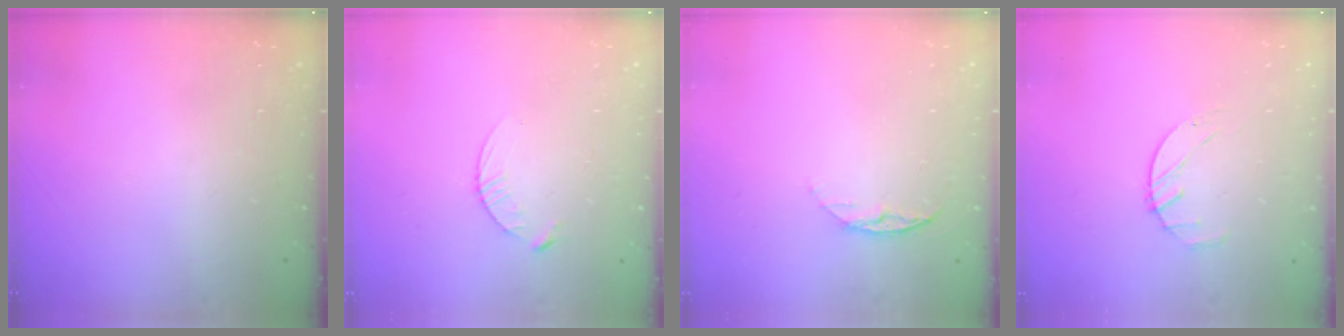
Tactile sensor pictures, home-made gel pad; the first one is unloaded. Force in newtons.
{"total": 3.7, "press": 3.7, "slide": 0.4}
{"total": 6.4, "press": 6.3, "slide": 0.7}
{"total": 2.5, "press": 2.5, "slide": 0.4}